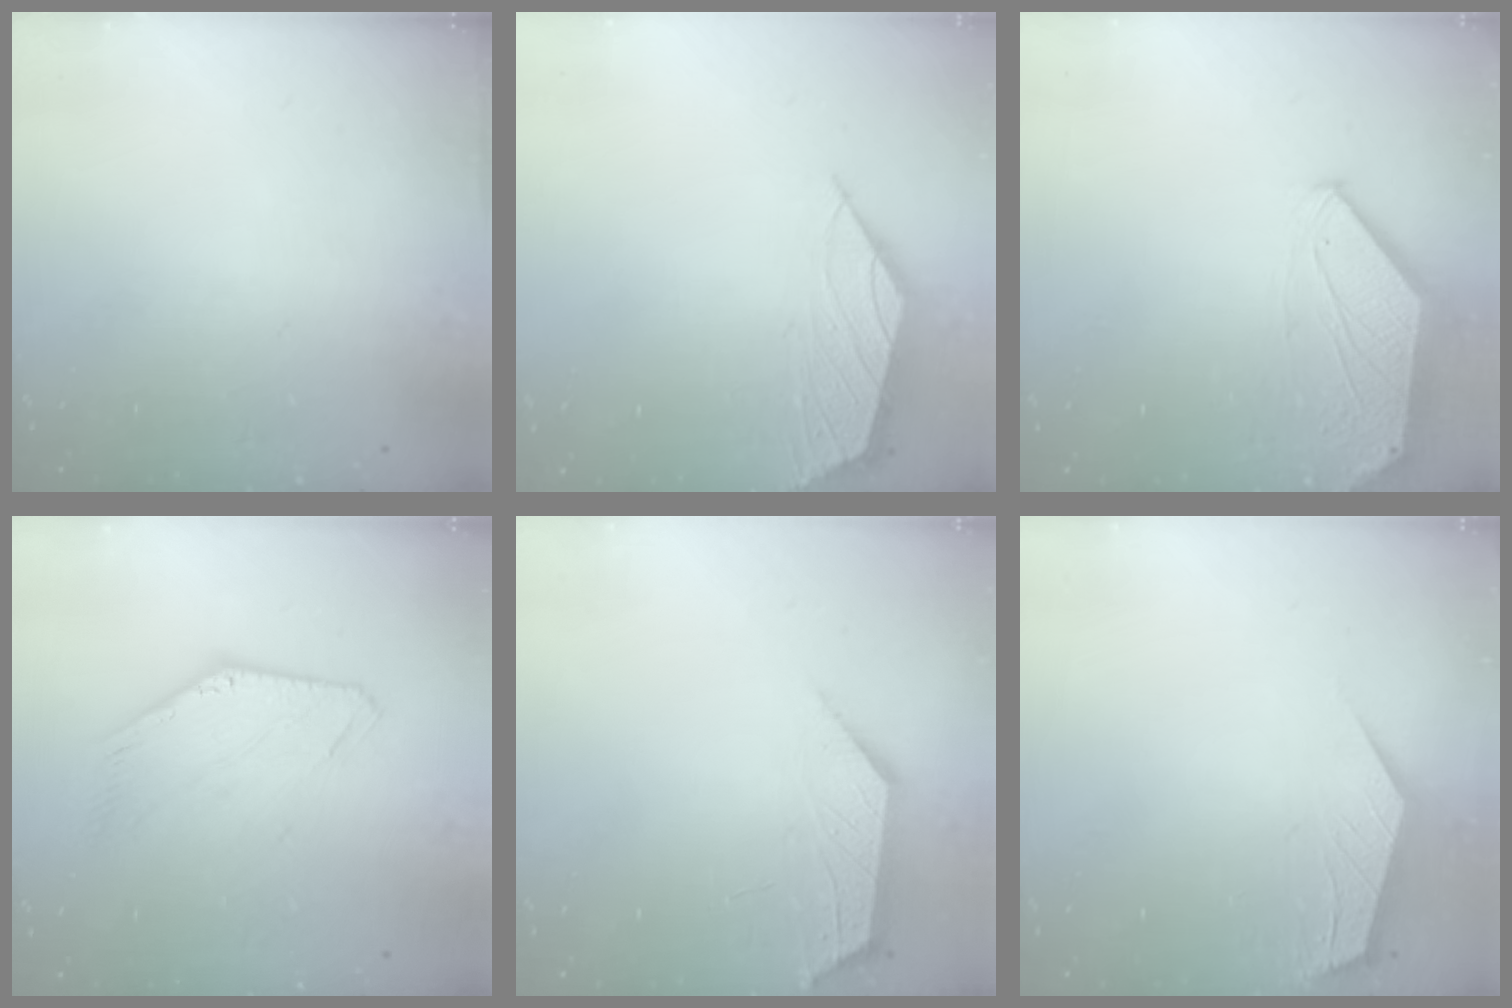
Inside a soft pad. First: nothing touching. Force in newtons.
{"total": 2.3, "press": 2.2, "slide": 0.4}
{"total": 0.7, "press": 0.6, "slide": 0.4}
{"total": 2.3, "press": 2.3, "slide": 0.2}
{"total": 2.3, "press": 2.2, "slide": 0.5}
{"total": 2.4, "press": 2.4, "slide": 0.3}